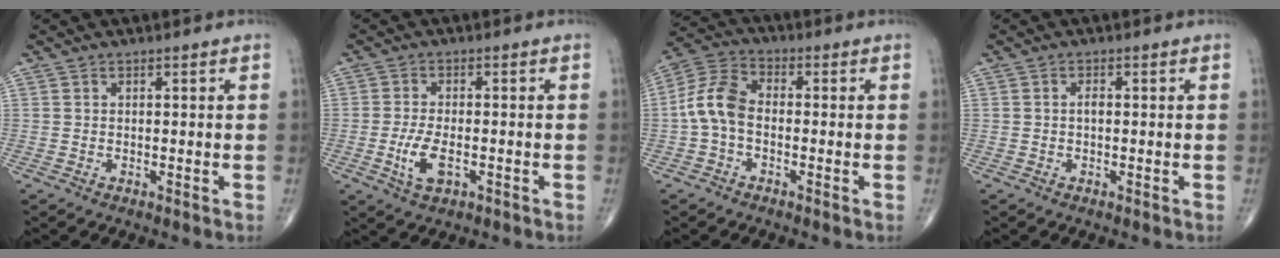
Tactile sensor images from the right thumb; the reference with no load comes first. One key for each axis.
{"total": 5.5, "fx": -1.7, "fy": 2.5, "fz": 4.6, "tx": -0.093, "ty": 0.002, "tz": -0.029}
{"total": 8.2, "fx": -1.2, "fy": 5.2, "fz": 6.3, "tx": -0.126, "ty": 0.026, "tz": -0.037}
{"total": 1.1, "fx": -0.1, "fy": 0.6, "fz": 0.9, "tx": -0.015, "ty": 0.002, "tz": -0.004}